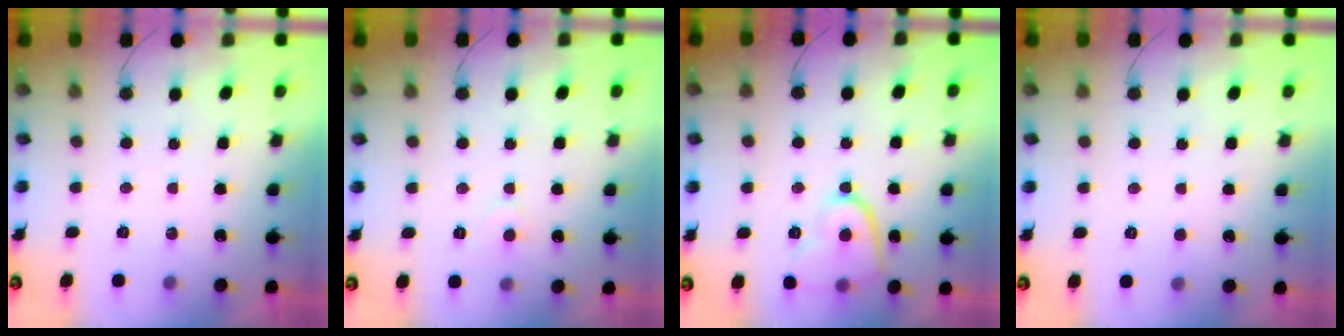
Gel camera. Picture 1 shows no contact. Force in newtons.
{"total": 4.2, "press": 4.2, "slide": 0.5}
{"total": 9.6, "press": 9.6, "slide": 1.1}
{"total": 2.3, "press": 2.3, "slide": 0.2}